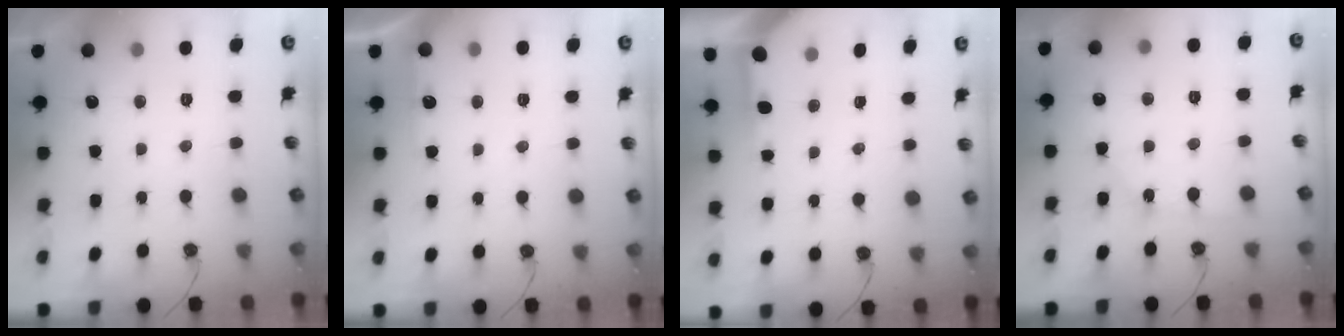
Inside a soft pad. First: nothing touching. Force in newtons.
{"total": 2.5, "press": 2.5, "slide": 0.4}
{"total": 3.5, "press": 3.5, "slide": 0.4}
{"total": 4.8, "press": 4.8, "slide": 0.5}